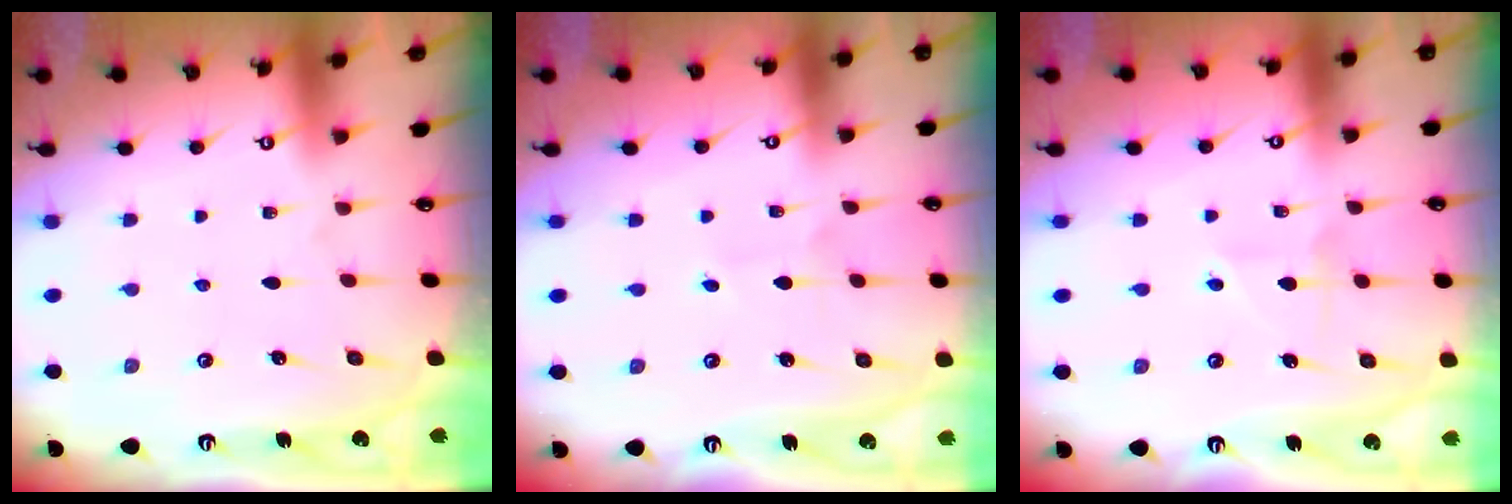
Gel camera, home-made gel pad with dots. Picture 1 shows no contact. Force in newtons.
{"total": 1.6, "press": 1.6, "slide": 0.1}
{"total": 4.2, "press": 4.1, "slide": 0.8}